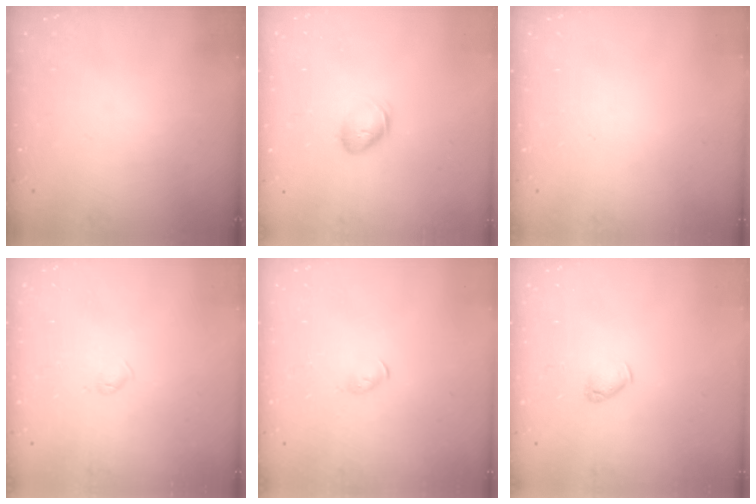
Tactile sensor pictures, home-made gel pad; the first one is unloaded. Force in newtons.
{"total": 7.4, "press": 7.3, "slide": 1.2}
{"total": 0.0}
{"total": 3.1, "press": 3.0, "slide": 0.4}
{"total": 3.9, "press": 3.8, "slide": 1.0}
{"total": 3.8, "press": 3.7, "slide": 0.7}